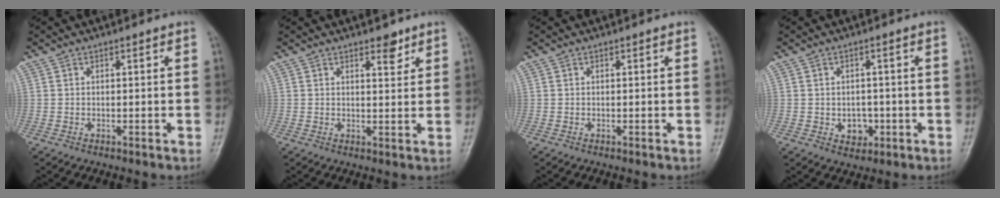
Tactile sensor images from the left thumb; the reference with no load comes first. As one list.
[{"total": 3.1, "force": [2.2, 1.3, 1.8], "torque": [-0.012, -0.014, 0.032]}, {"total": 0.0}, {"total": 3.9, "force": [-0.9, 3.1, 2.1], "torque": [-0.008, 0.006, -0.007]}]